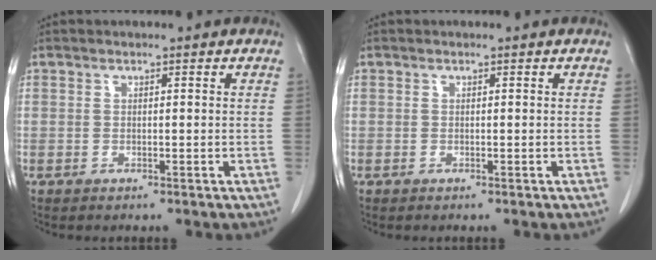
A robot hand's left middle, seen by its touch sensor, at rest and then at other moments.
{"total": 0.0}